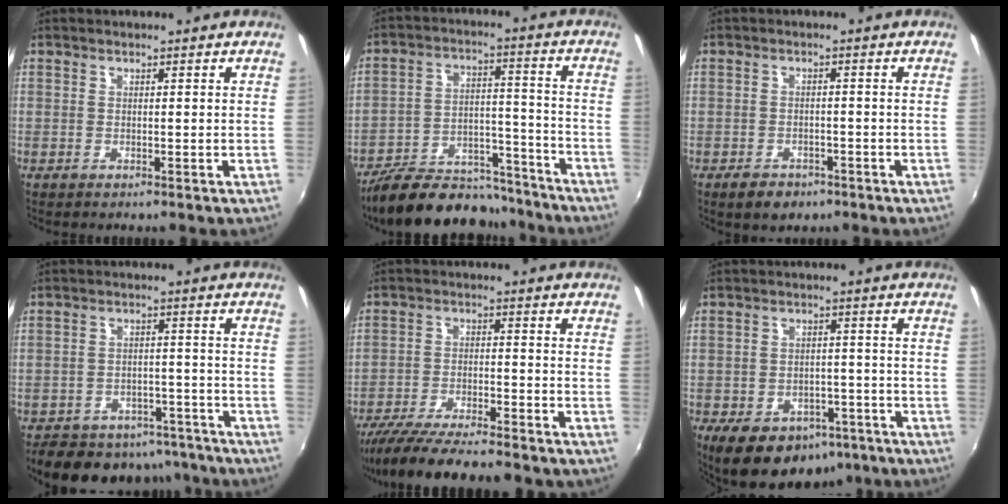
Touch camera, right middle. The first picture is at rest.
{"total": 20.0, "force": [-17.2, 7.1, 7.5], "torque": [-0.148, 0.018, -0.245]}
{"total": 4.7, "force": [-3.2, 2.9, 1.9], "torque": [-0.053, -0.007, -0.045]}
{"total": 16.8, "force": [-13.9, 7.5, 5.8], "torque": [-0.124, 0.016, -0.173]}
{"total": 16.4, "force": [-14.3, 2.1, 7.8], "torque": [-0.159, -0.038, -0.230]}
{"total": 15.5, "force": [-9.7, 9.6, 7.4], "torque": [-0.159, 0.004, -0.120]}